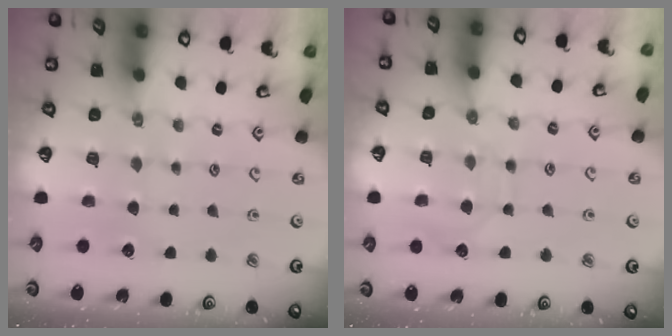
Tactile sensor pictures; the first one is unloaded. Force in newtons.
{"total": 7.6, "press": 7.6, "slide": 0.5}